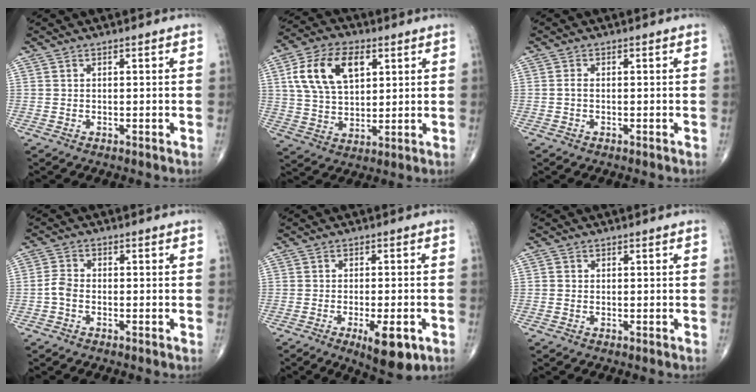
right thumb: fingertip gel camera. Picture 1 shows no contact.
{"total": 14.2, "force": [4.8, 8.5, 10.3], "torque": [-0.177, -0.002, 0.091]}
{"total": 1.0, "force": [-0.2, 0.6, 0.8], "torque": [-0.014, 0.001, -0.004]}
{"total": 2.6, "force": [-1.0, 1.6, 1.8], "torque": [-0.040, 0.010, -0.028]}
{"total": 8.6, "force": [-3.6, 2.7, 7.3], "torque": [-0.103, -0.004, -0.045]}
{"total": 0.7, "force": [-0.1, 0.7, 0.2], "torque": [0.000, 0.002, -0.005]}